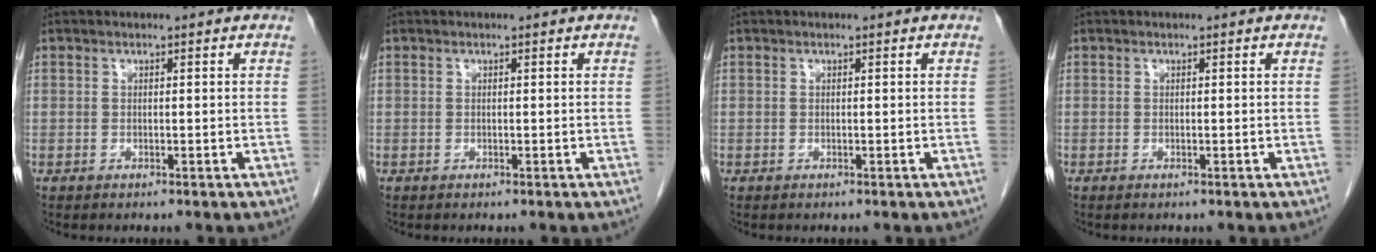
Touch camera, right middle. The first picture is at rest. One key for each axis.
{"total": 0.0}
{"total": 0.0}
{"total": 0.0}